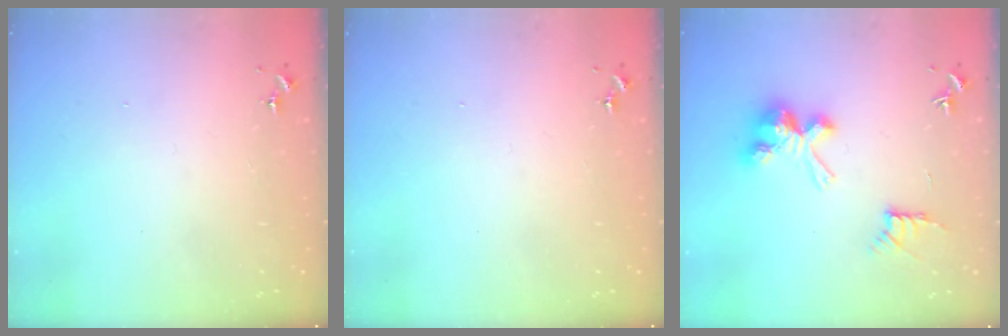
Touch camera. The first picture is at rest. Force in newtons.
{"total": 0.0}
{"total": 10.8, "press": 10.8, "slide": 0.6}